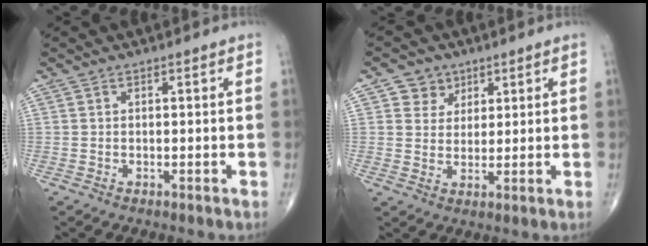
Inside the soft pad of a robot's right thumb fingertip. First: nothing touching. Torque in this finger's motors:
{"motor_torque": [-0.03, 0.12, -0.14, 0.02, 0.00]}